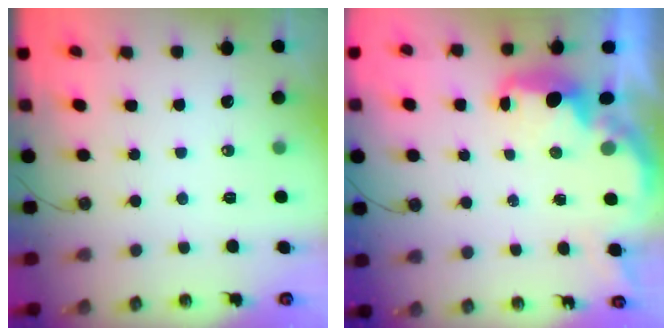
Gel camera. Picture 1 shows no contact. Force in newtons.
{"total": 3.5, "press": 3.4, "slide": 0.4}